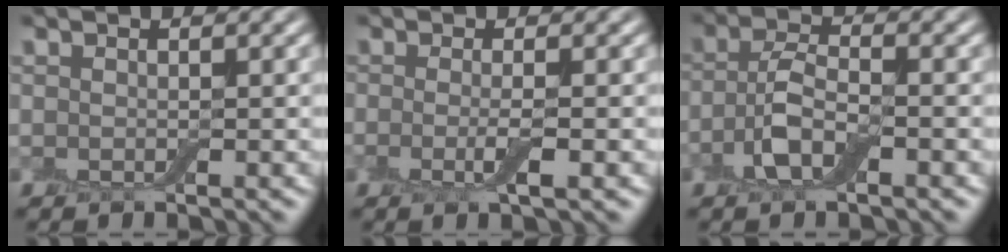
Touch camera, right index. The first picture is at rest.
{"total": 2.3, "force": [-0.5, 0.5, 2.2], "torque": [-0.045, -0.009, -0.013]}
{"total": 3.8, "force": [-1.5, 1.6, 3.1], "torque": [-0.069, 0.005, -0.038]}